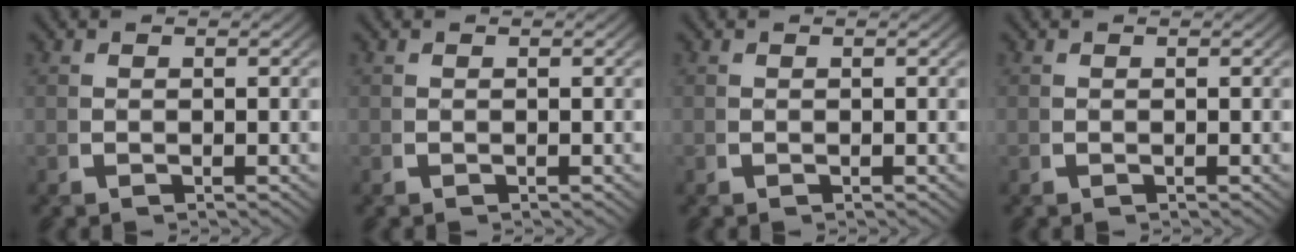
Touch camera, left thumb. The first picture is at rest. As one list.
[{"total": 0.0}, {"total": 0.0}, {"total": 0.0}]